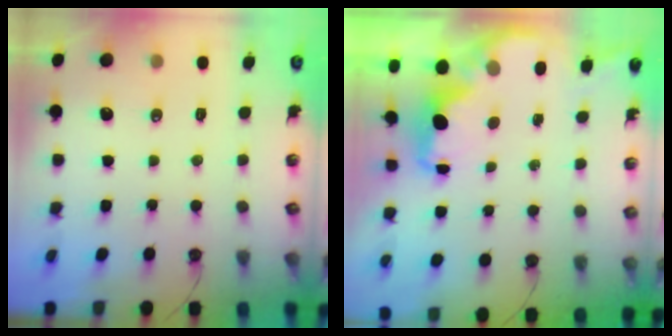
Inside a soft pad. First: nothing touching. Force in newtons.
{"total": 2.0, "press": 1.8, "slide": 0.8}